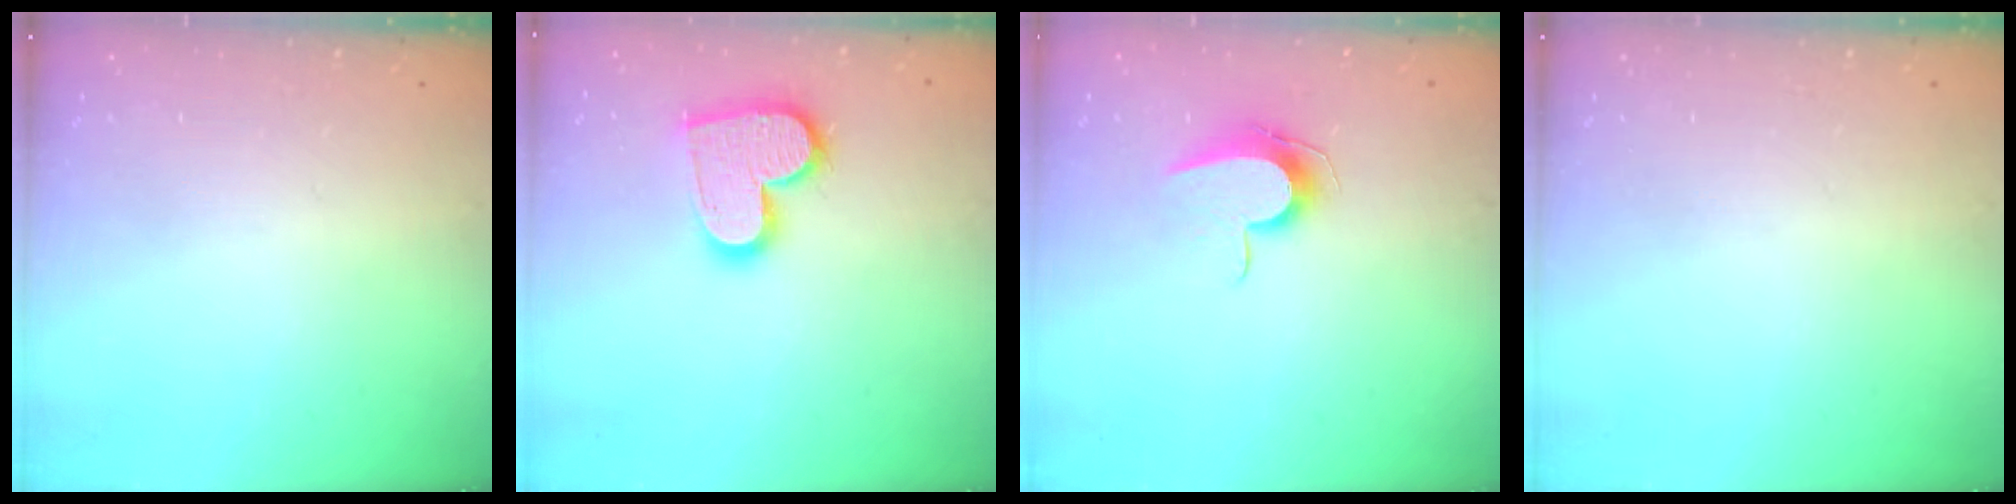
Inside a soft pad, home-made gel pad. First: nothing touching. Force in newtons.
{"total": 14.9, "press": 14.8, "slide": 1.1}
{"total": 8.4, "press": 8.3, "slide": 0.7}
{"total": 0.0}